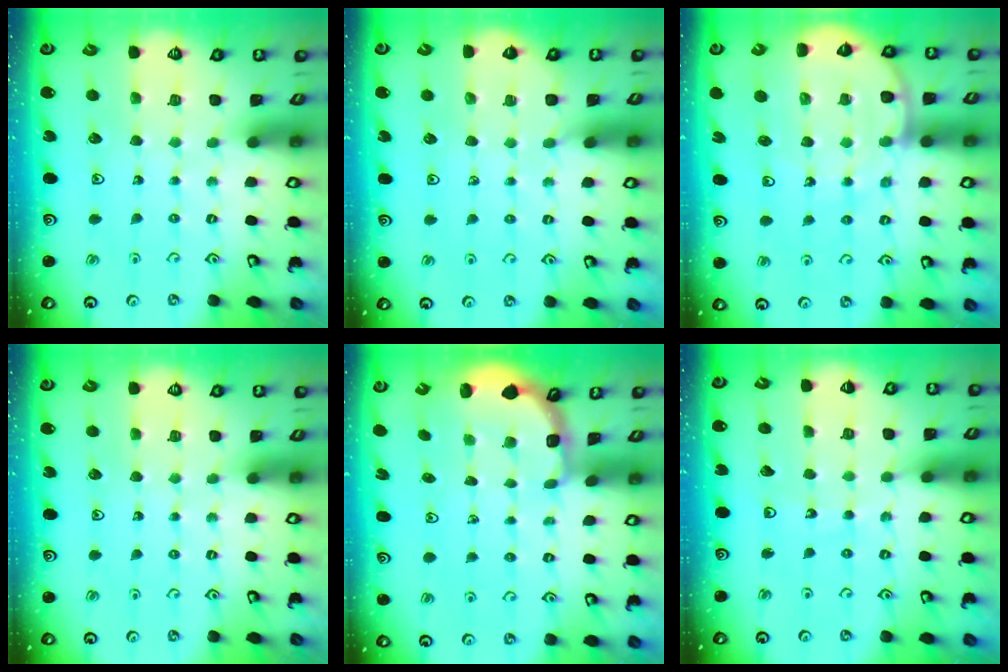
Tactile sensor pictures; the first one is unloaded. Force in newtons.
{"total": 3.3, "press": 3.3, "slide": 0.5}
{"total": 11.0, "press": 10.8, "slide": 2.3}
{"total": 0.0}
{"total": 2.3, "press": 1.7, "slide": 1.6}
{"total": 3.5, "press": 3.4, "slide": 0.6}